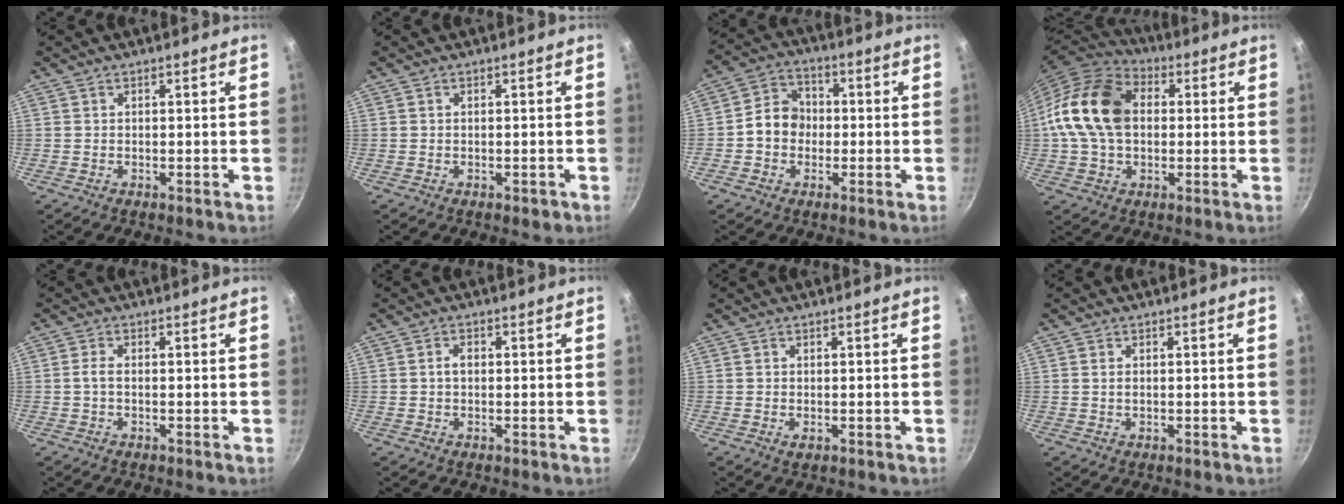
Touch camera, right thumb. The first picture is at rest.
{"total": 1.0, "force": [-0.5, 0.6, 0.7], "torque": [-0.008, 0.003, -0.006]}
{"total": 8.0, "force": [-0.7, 6.8, 4.0], "torque": [-0.034, 0.023, -0.028]}
{"total": 17.6, "force": [1.4, 12.5, 12.2], "torque": [-0.211, 0.027, 0.011]}
{"total": 1.8, "force": [-0.2, 0.8, 1.6], "torque": [-0.041, 0.006, -0.008]}
{"total": 1.9, "force": [0.1, 1.3, 1.3], "torque": [-0.020, 0.007, 0.000]}
{"total": 0.8, "force": [-0.1, 0.5, 0.6], "torque": [-0.010, -0.001, -0.001]}
{"total": 1.0, "force": [0.1, 0.6, 0.8], "torque": [-0.015, 0.001, 0.002]}